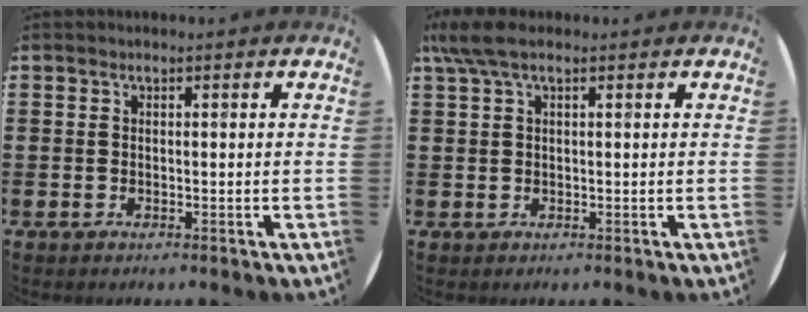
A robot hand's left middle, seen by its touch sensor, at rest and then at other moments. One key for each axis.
{"total": 3.2, "fx": 1.9, "fy": 0.7, "fz": 2.5, "tx": -0.054, "ty": 0.004, "tz": 0.034}